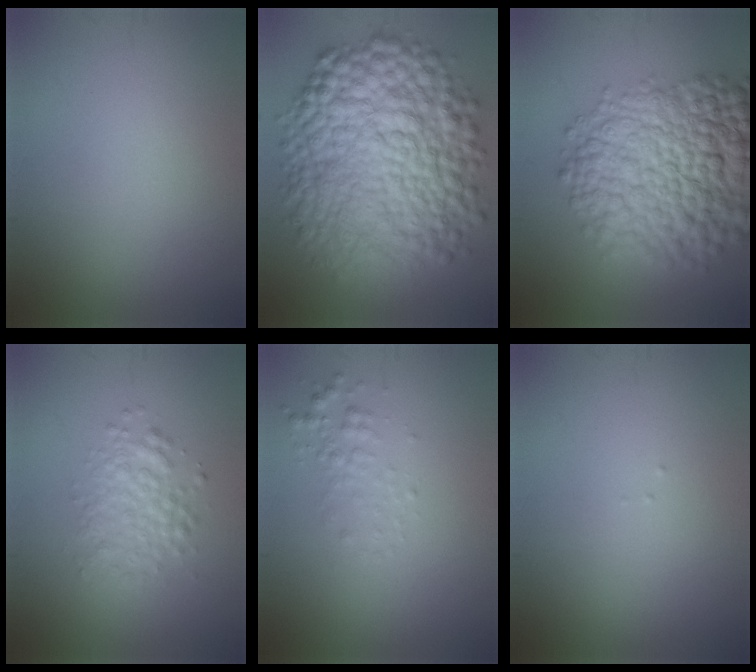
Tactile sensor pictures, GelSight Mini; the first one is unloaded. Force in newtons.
{"total": 14.5, "press": 14.5, "slide": 0.1}
{"total": 12.7, "press": 12.7, "slide": 0.5}
{"total": 3.0, "press": 3.0, "slide": 0.1}
{"total": 1.7, "press": 1.7, "slide": 0.0}
{"total": 0.0}